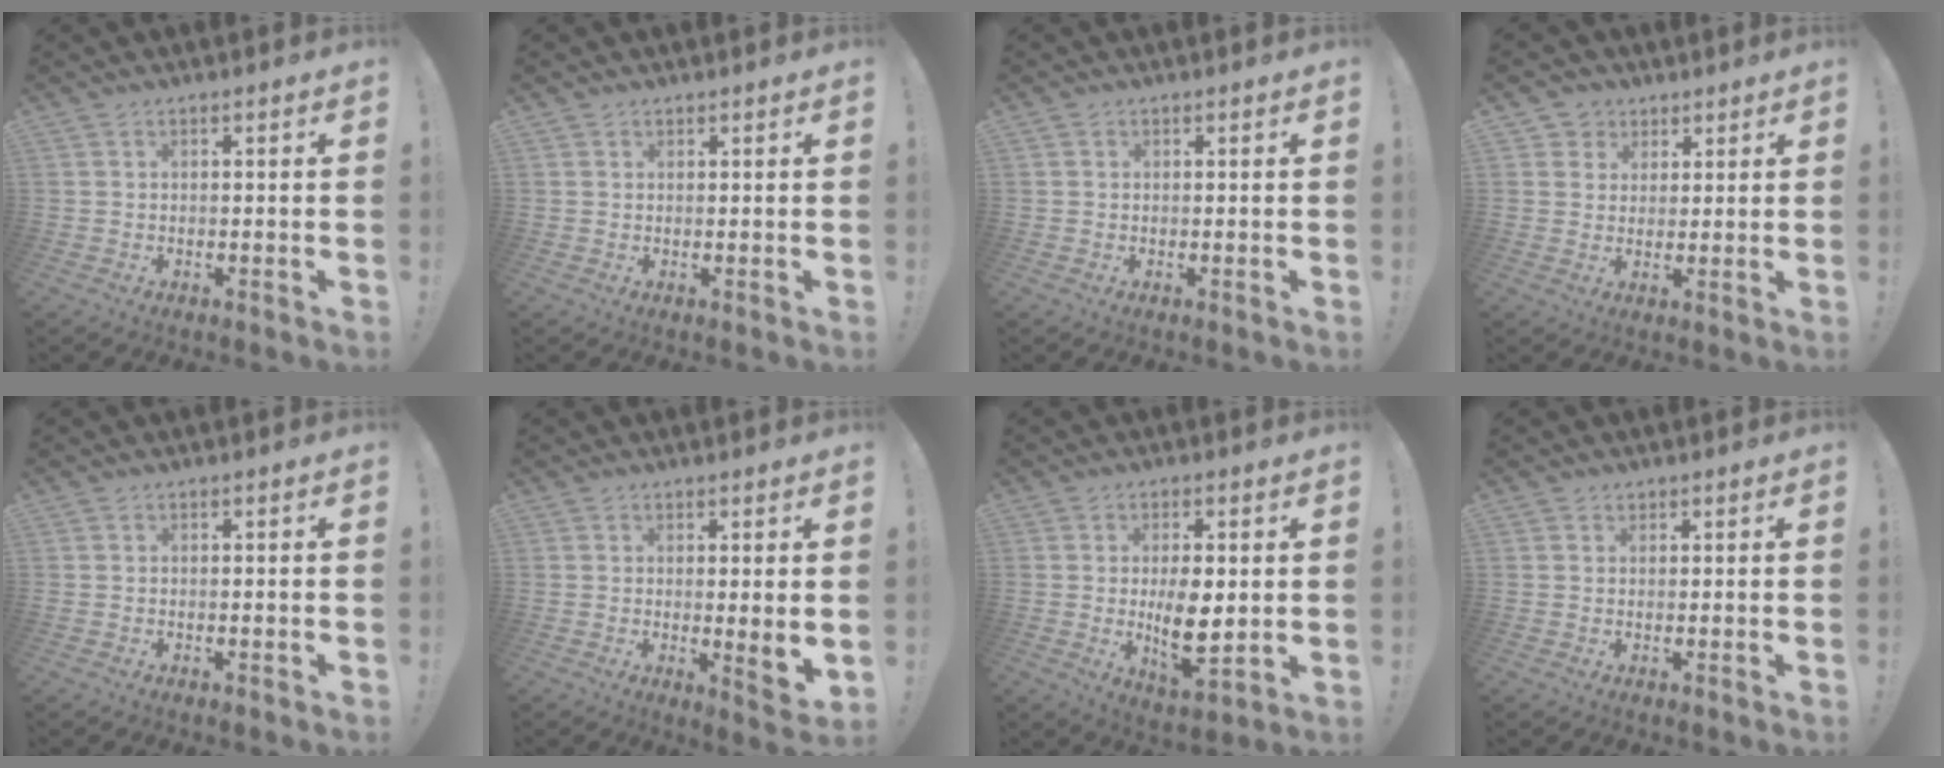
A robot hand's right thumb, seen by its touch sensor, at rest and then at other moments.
{"total": 0.7, "force": [0.6, 0.3, 0.1], "torque": [0.005, -0.003, 0.011]}
{"total": 0.6, "force": [0.3, 0.5, -0.1], "torque": [0.001, 0.002, 0.005]}
{"total": 4.7, "force": [2.2, 4.2, 0.4], "torque": [-0.005, -0.015, 0.043]}
{"total": 0.0}
{"total": 4.2, "force": [1.4, 0.1, 4.0], "torque": [-0.042, -0.025, 0.023]}
{"total": 10.4, "force": [0.3, 4.5, 9.4], "torque": [-0.156, -0.020, 0.006]}
{"total": 1.2, "force": [0.8, 0.8, 0.3], "torque": [0.000, -0.001, 0.015]}